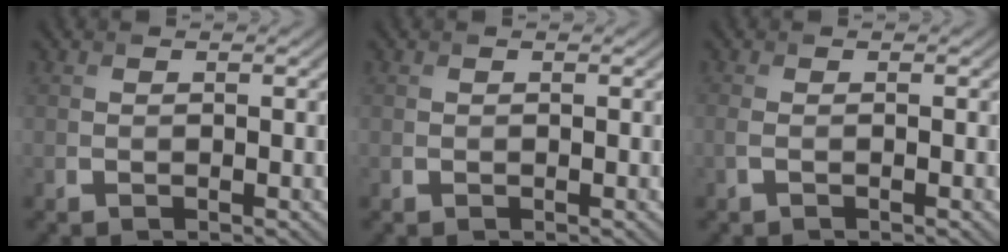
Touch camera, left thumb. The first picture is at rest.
{"total": 0.0}
{"total": 1.4, "force": [-0.3, 0.3, 1.4], "torque": [-0.032, -0.001, -0.010]}